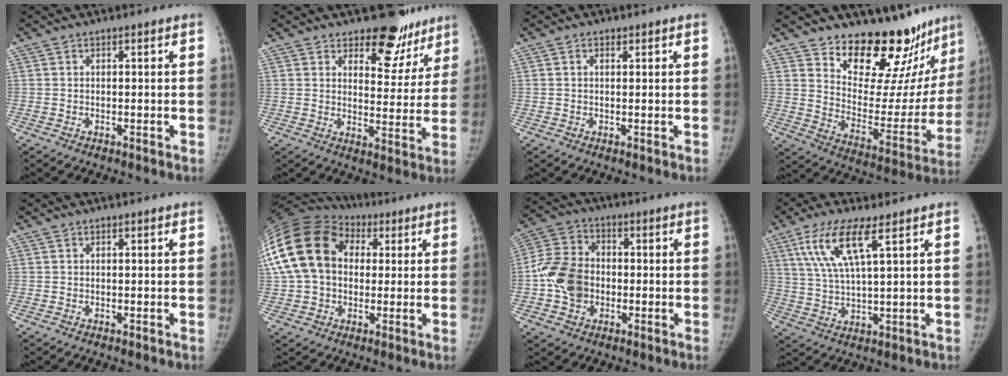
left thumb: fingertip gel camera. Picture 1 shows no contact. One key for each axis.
{"total": 12.2, "fx": 9.4, "fy": 6.3, "fz": 4.4, "tx": -0.002, "ty": -0.069, "tz": 0.116}
{"total": 0.5, "fx": 0.2, "fy": 0.4, "fz": 0.3, "tx": -0.003, "ty": -0.004, "tz": 0.002}
{"total": 20.6, "fx": 17.4, "fy": 7.9, "fz": 7.6, "tx": -0.049, "ty": -0.140, "tz": 0.247}
{"total": 0.0}
{"total": 22.7, "fx": 4.4, "fy": 16.9, "fz": 14.5, "tx": -0.317, "ty": 0.055, "tz": 0.079}
{"total": 10.8, "fx": -1.6, "fy": 8.5, "fz": 6.5, "tx": -0.111, "ty": 0.023, "tz": -0.039}
{"total": 10.1, "fx": 5.0, "fy": 2.1, "fz": 8.5, "tx": -0.189, "ty": -0.016, "tz": 0.103}